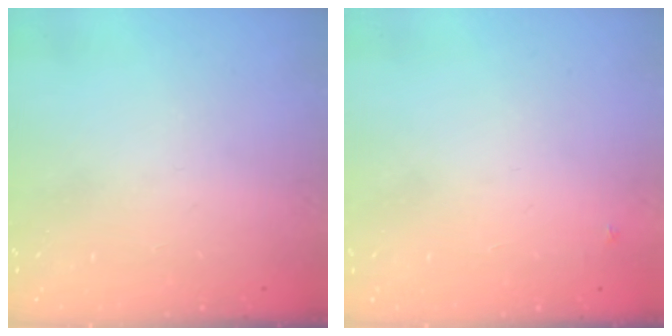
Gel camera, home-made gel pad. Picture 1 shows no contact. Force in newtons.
{"total": 3.4, "press": 3.3, "slide": 0.4}